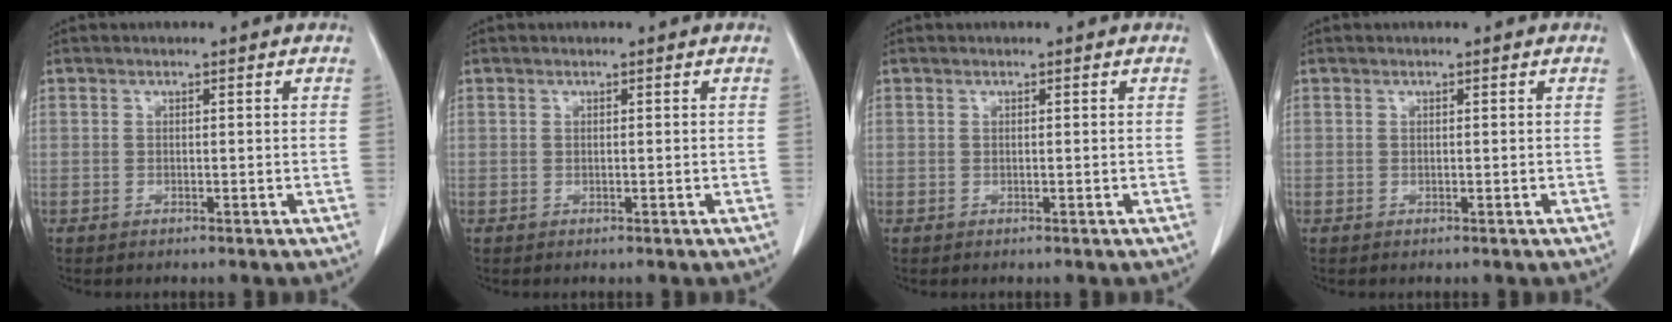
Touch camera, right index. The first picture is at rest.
{"total": 0.0}
{"total": 0.0}
{"total": 0.0}